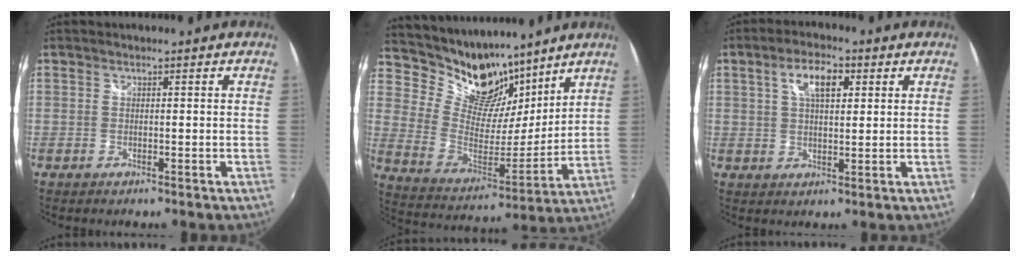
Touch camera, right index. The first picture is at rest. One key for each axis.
{"total": 18.6, "fx": 14.2, "fy": 9.1, "fz": 7.8, "tx": -0.171, "ty": 0.002, "tz": 0.261}
{"total": 6.8, "fx": 2.5, "fy": 3.0, "fz": 5.6, "tx": -0.098, "ty": 0.014, "tz": 0.043}